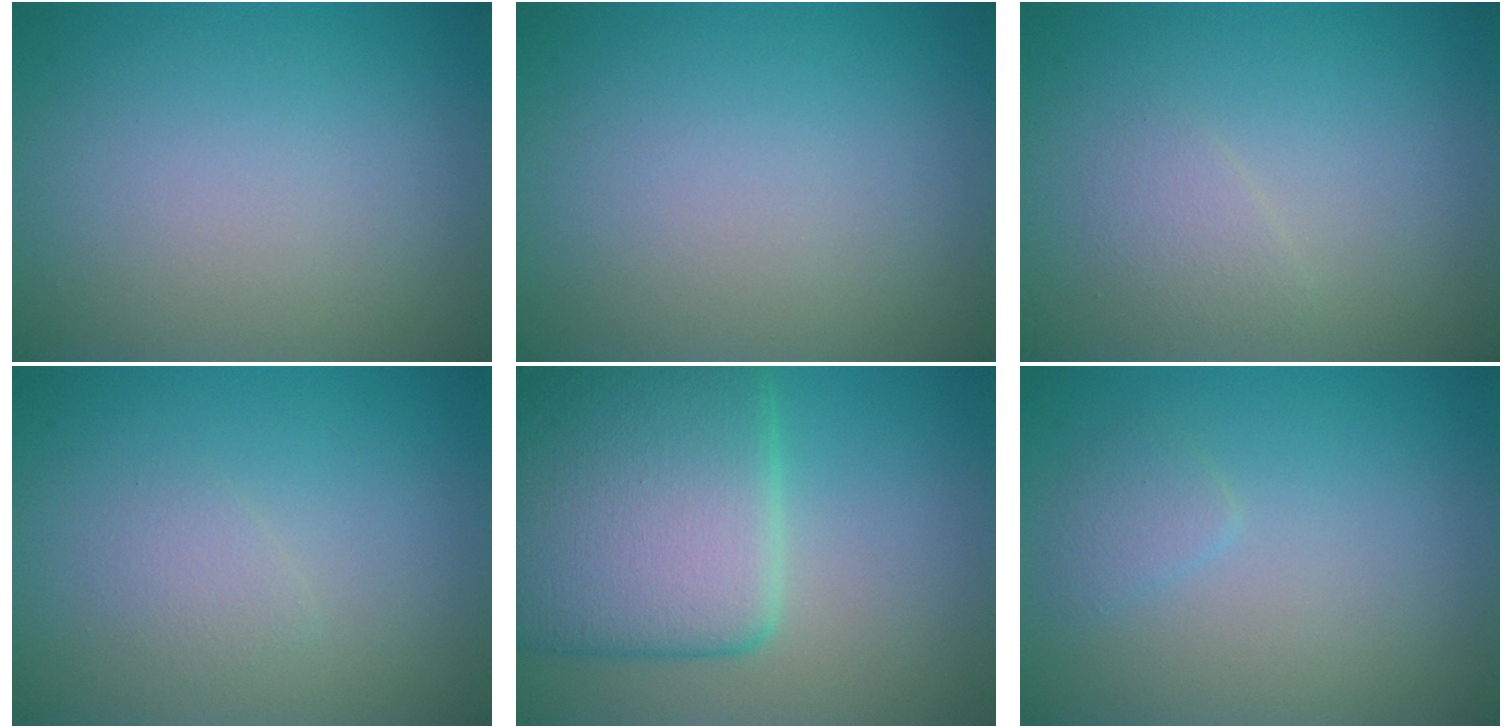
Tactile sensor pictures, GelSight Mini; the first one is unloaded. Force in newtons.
{"total": 0.0}
{"total": 1.3, "press": 1.3, "slide": 0.0}
{"total": 1.1, "press": 1.1, "slide": 0.0}
{"total": 10.8, "press": 10.8, "slide": 0.7}
{"total": 1.1, "press": 1.1, "slide": 0.1}